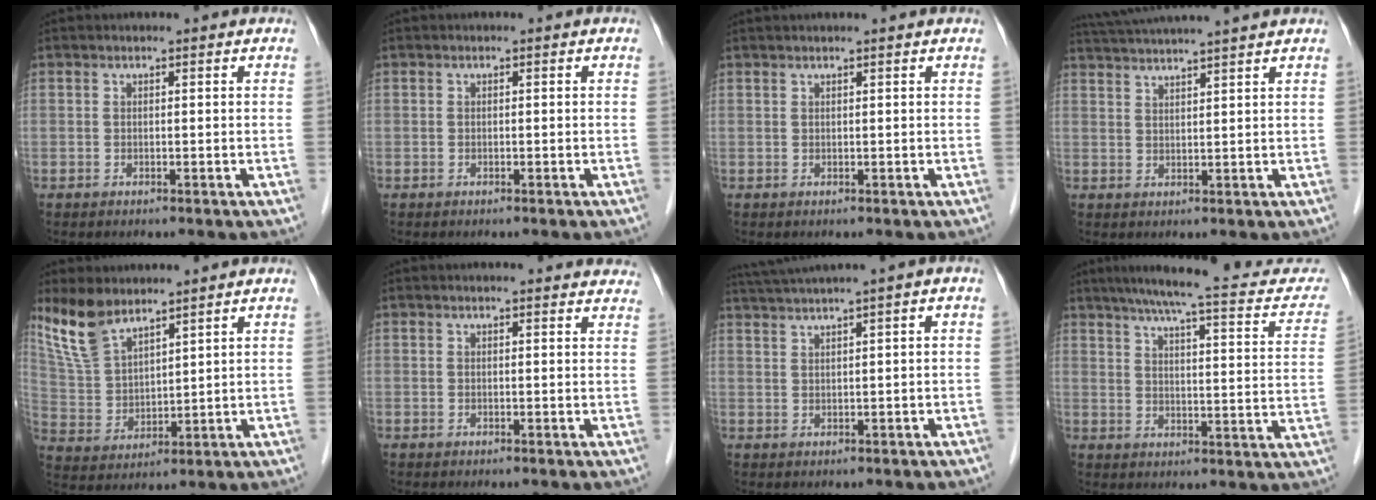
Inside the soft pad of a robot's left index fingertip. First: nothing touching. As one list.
[{"total": 0.0}, {"total": 2.9, "force": [2.5, -0.4, 1.3], "torque": [-0.011, 0.021, 0.037]}, {"total": 11.3, "force": [10.2, -1.1, 4.7], "torque": [-0.087, 0.025, 0.150]}, {"total": 8.4, "force": [7.1, 2.9, 3.6], "torque": [-0.089, 0.005, 0.160]}, {"total": 9.9, "force": [9.3, 1.9, 2.7], "torque": [-0.007, 0.003, 0.084]}, {"total": 4.9, "force": [3.4, -1.2, 3.3], "torque": [-0.069, 0.016, 0.070]}, {"total": 20.9, "force": [17.6, 3.7, 10.7], "torque": [-0.144, 0.000, 0.210]}]